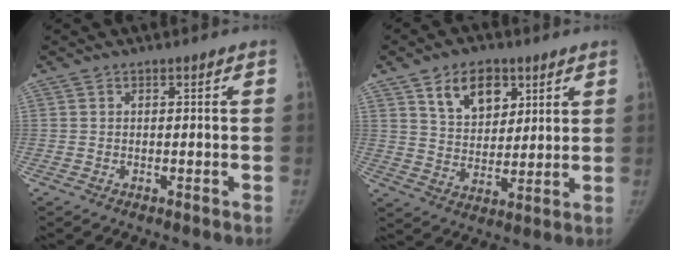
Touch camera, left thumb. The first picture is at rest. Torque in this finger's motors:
{"motor_torque": [0.52, 0.48, -0.02, -0.05, 0.13]}